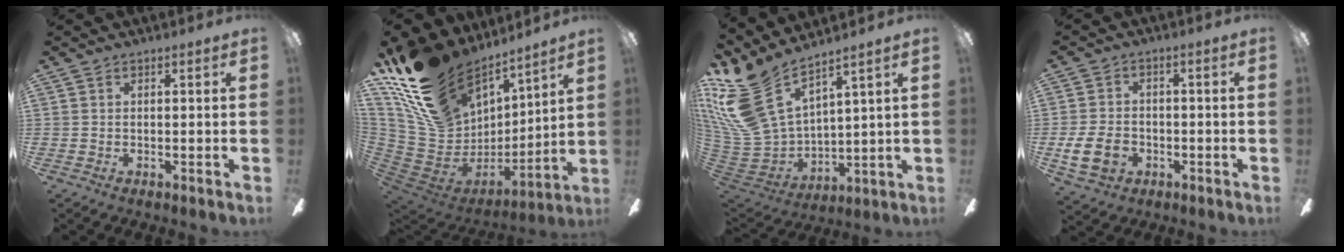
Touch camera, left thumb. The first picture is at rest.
{"total": 23.7, "force": [16.9, 13.1, 10.0], "torque": [-0.208, -0.104, 0.334]}
{"total": 17.4, "force": [11.3, 8.3, 10.3], "torque": [-0.254, -0.083, 0.206]}
{"total": 9.4, "force": [-2.8, 7.0, 5.6], "torque": [-0.121, 0.011, -0.050]}